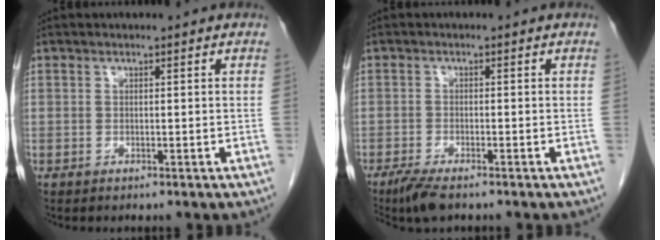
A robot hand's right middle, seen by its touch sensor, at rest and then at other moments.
{"total": 4.5, "force": [-3.4, 0.8, 2.8], "torque": [-0.055, -0.011, -0.058]}